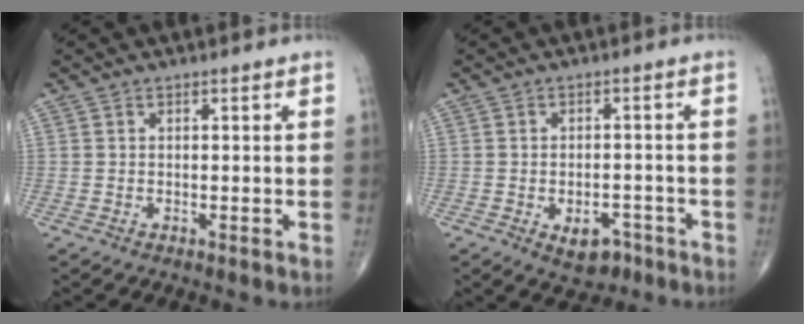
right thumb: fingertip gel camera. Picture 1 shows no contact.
{"total": 5.5, "force": [-2.7, 3.4, 3.4], "torque": [-0.032, 0.016, -0.034]}